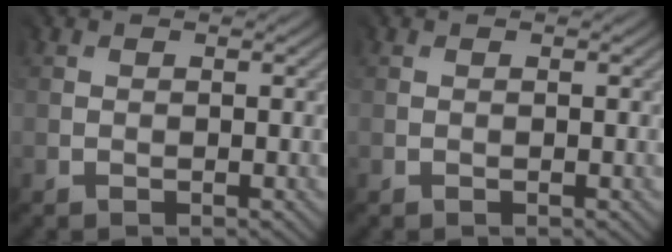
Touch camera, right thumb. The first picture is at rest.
{"total": 0.0}